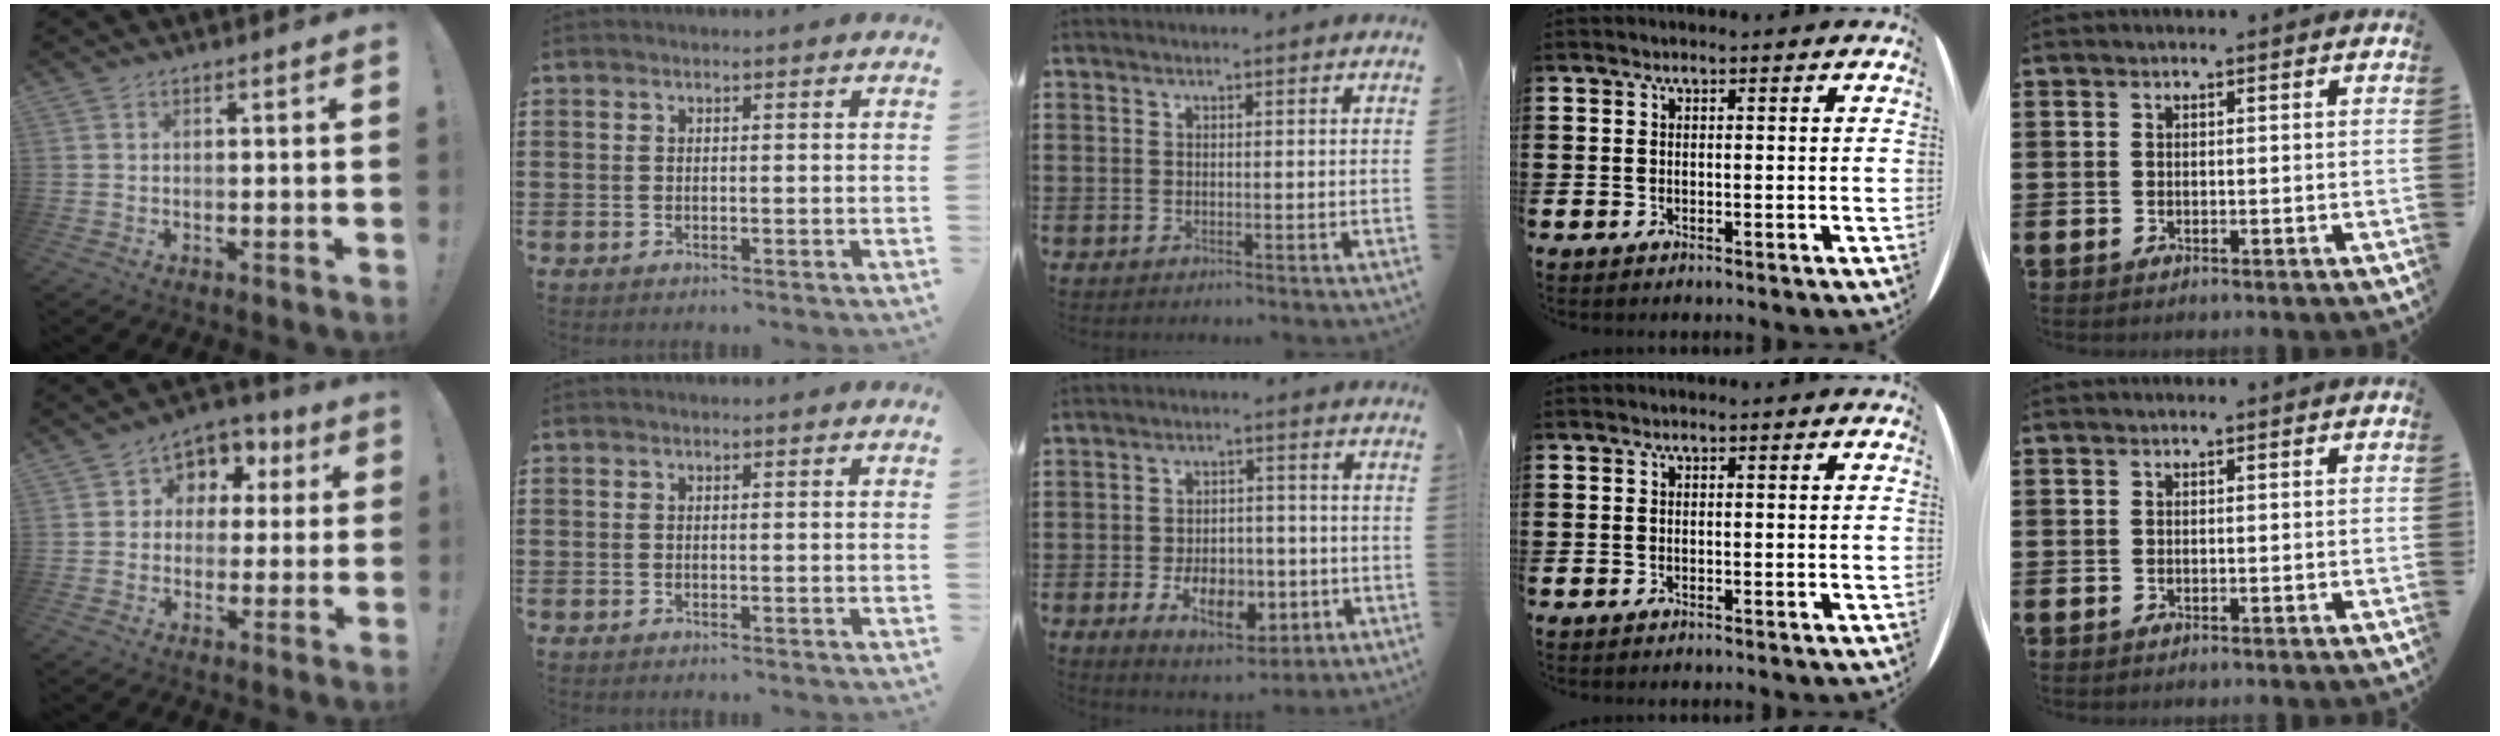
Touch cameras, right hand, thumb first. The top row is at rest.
{"thumb": {"total": 7.4, "force": [0.8, 6.8, 2.8], "torque": [-0.033, 0.001, 0.018]}, "middle": {"total": 7.8, "force": [-3.2, 4.4, 5.5], "torque": [-0.073, 0.004, -0.060]}}